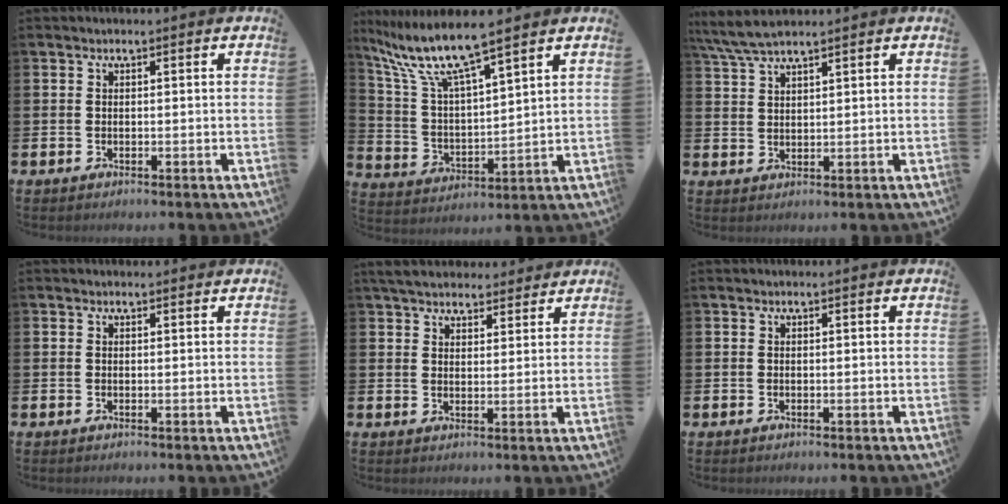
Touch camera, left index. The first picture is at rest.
{"total": 9.6, "force": [8.2, 1.2, 4.9], "torque": [-0.129, -0.039, 0.140]}
{"total": 5.1, "force": [4.5, 0.6, 2.3], "torque": [-0.059, -0.008, 0.084]}
{"total": 0.6, "force": [0.6, 0.2, 0.1], "torque": [0.011, -0.004, 0.008]}
{"total": 5.1, "force": [4.8, 1.5, 0.7], "torque": [-0.034, -0.017, 0.091]}
{"total": 0.0}